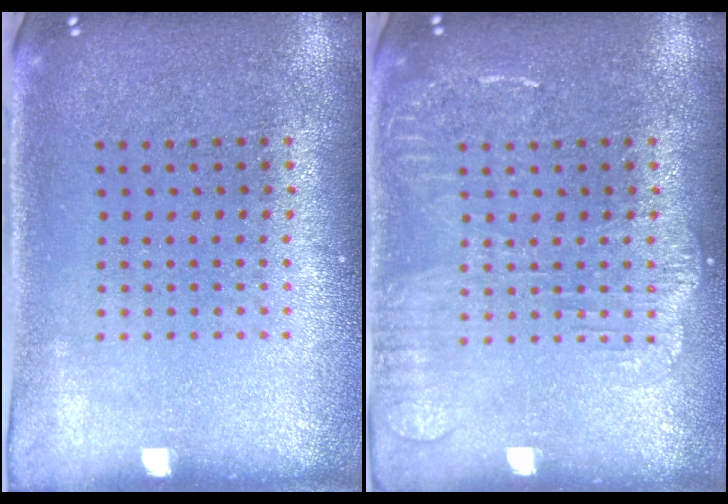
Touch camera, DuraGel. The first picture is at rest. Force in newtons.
{"total": 2.2, "press": 2.2, "slide": 0.3}